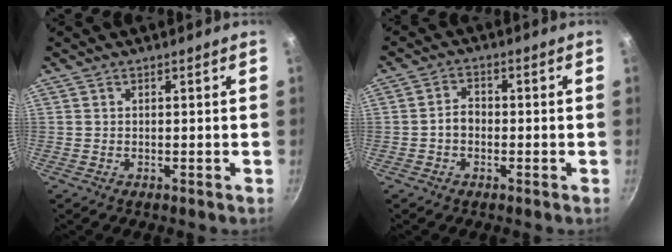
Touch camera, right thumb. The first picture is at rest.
{"total": 3.3, "force": [-0.8, 2.4, 2.0], "torque": [-0.023, 0.018, -0.019]}